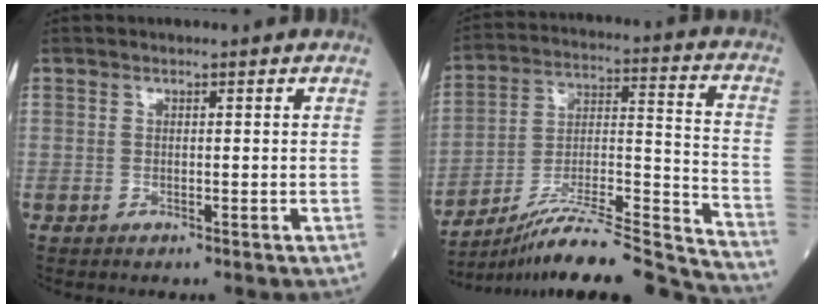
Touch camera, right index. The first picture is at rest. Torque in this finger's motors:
{"motor_torque": [-0.21, -0.20, 0.18, 0.11]}